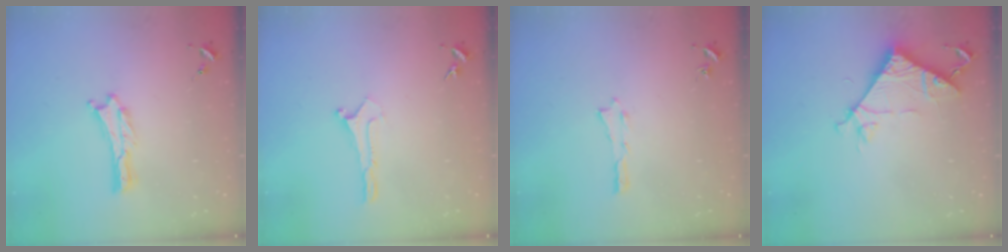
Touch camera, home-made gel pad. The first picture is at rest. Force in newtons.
{"total": 0.0}
{"total": 0.0}
{"total": 7.5, "press": 7.5, "slide": 0.4}